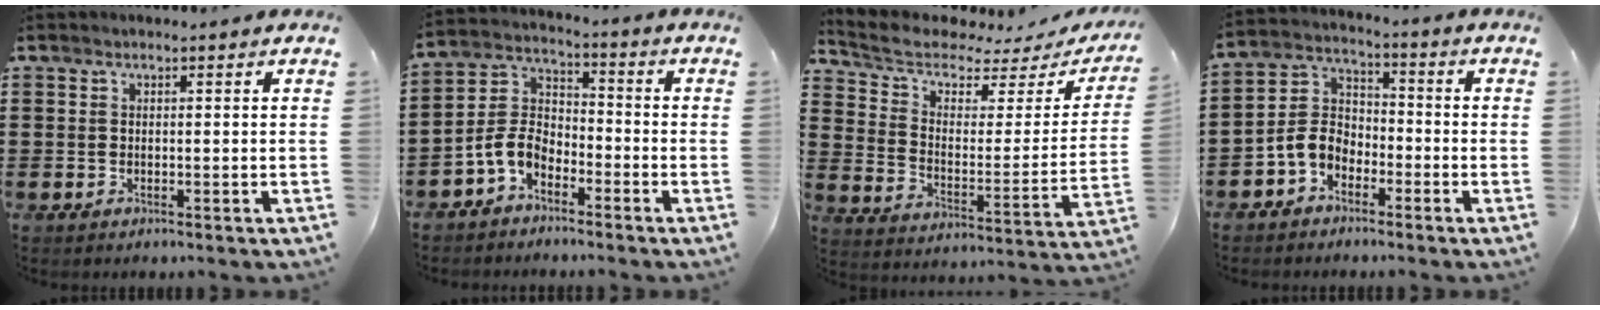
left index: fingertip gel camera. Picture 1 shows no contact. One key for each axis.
{"total": 6.0, "fx": -3.9, "fy": 3.3, "fz": 3.0, "tx": -0.094, "ty": -0.005, "tz": -0.088}
{"total": 5.7, "fx": 4.7, "fy": 2.2, "fz": 2.4, "tx": -0.076, "ty": -0.035, "tz": 0.079}
{"total": 5.4, "fx": -3.2, "fy": 3.5, "fz": 2.6, "tx": -0.080, "ty": 0.002, "tz": -0.076}